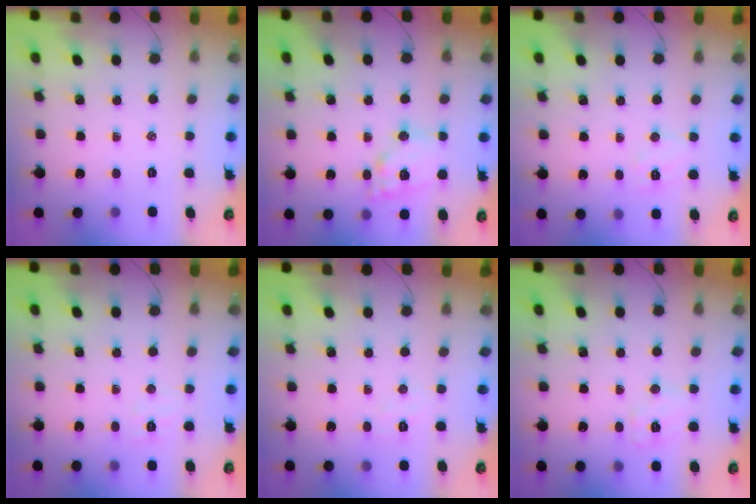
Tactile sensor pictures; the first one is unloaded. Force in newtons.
{"total": 13.6, "press": 13.4, "slide": 2.3}
{"total": 5.7, "press": 5.6, "slide": 1.1}
{"total": 5.3, "press": 5.1, "slide": 1.3}
{"total": 3.8, "press": 3.7, "slide": 0.8}
{"total": 6.9, "press": 6.8, "slide": 1.0}